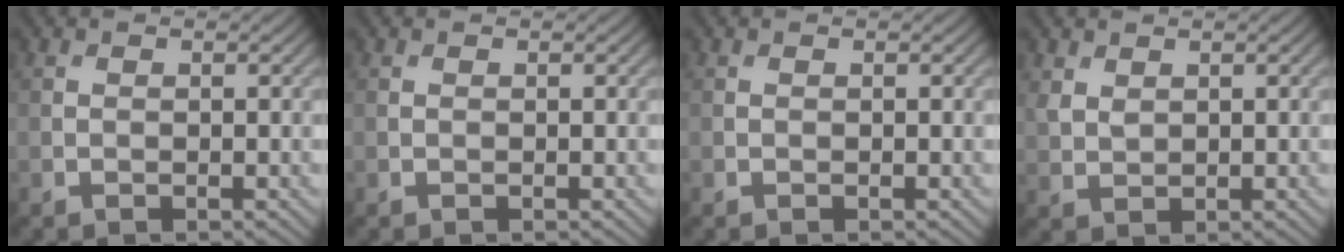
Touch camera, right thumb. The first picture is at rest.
{"total": 0.0}
{"total": 0.0}
{"total": 2.0, "force": [1.2, 1.2, 1.0], "torque": [-0.028, -0.003, 0.029]}